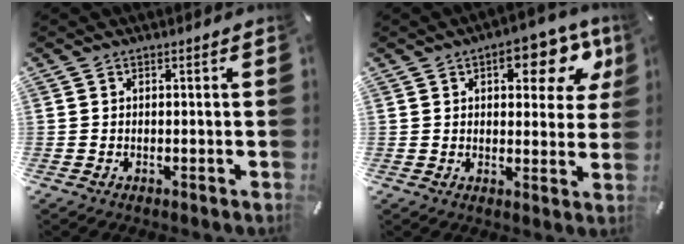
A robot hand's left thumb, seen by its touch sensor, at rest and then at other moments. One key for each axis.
{"total": 12.1, "fx": 5.3, "fy": 6.2, "fz": 8.9, "tx": -0.100, "ty": -0.019, "tz": 0.083}